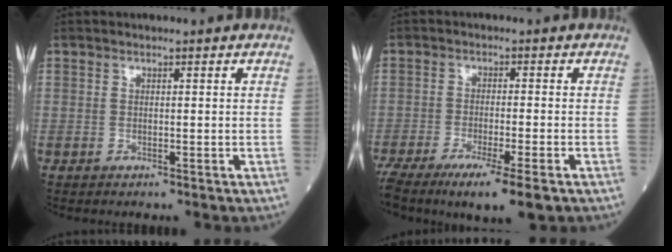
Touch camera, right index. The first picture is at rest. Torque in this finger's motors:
{"motor_torque": [0.13, -0.38, 0.59, 0.17]}